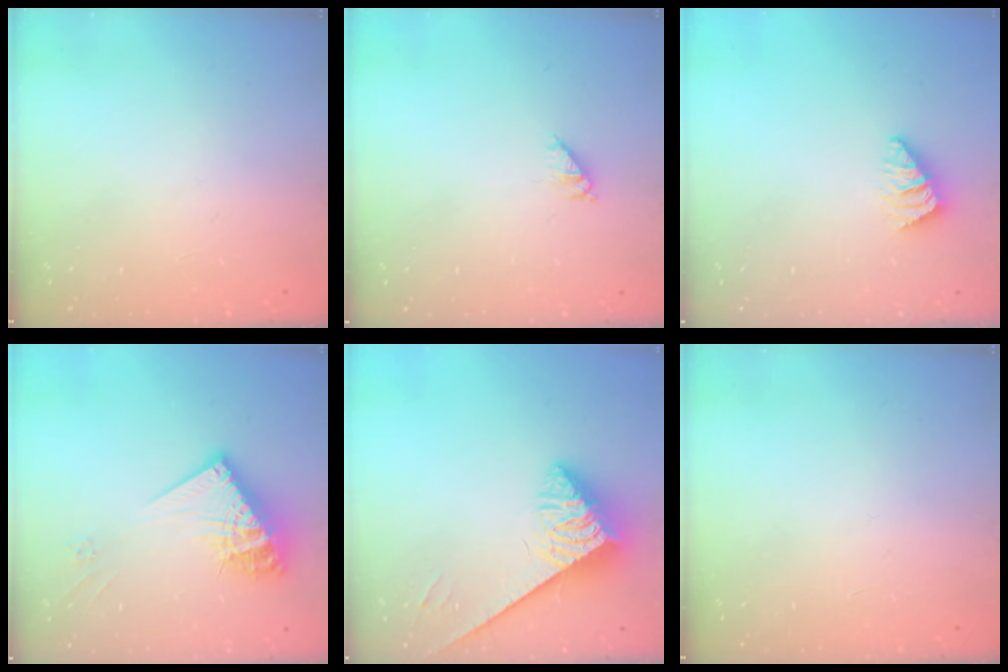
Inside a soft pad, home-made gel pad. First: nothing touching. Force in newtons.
{"total": 2.8, "press": 2.8, "slide": 0.5}
{"total": 1.1, "press": 1.0, "slide": 0.3}
{"total": 15.1, "press": 15.1, "slide": 1.2}
{"total": 3.7, "press": 3.7, "slide": 0.6}
{"total": 0.0}